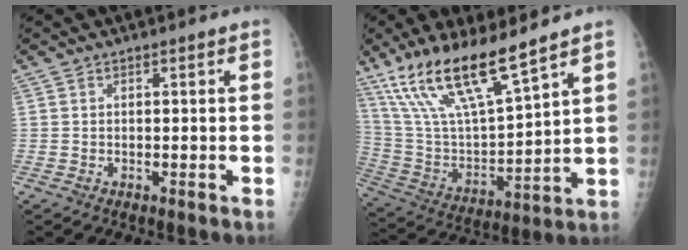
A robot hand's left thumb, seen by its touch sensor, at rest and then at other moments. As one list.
[{"total": 18.7, "force": [13.2, 3.9, 12.6], "torque": [-0.225, -0.058, 0.262]}]